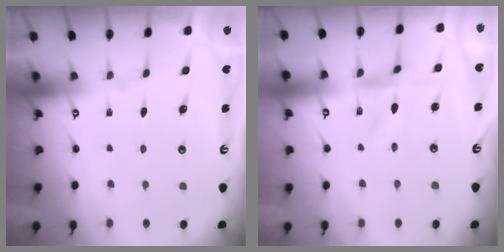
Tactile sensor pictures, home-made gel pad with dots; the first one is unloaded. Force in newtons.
{"total": 0.7, "press": 0.7, "slide": 0.1}